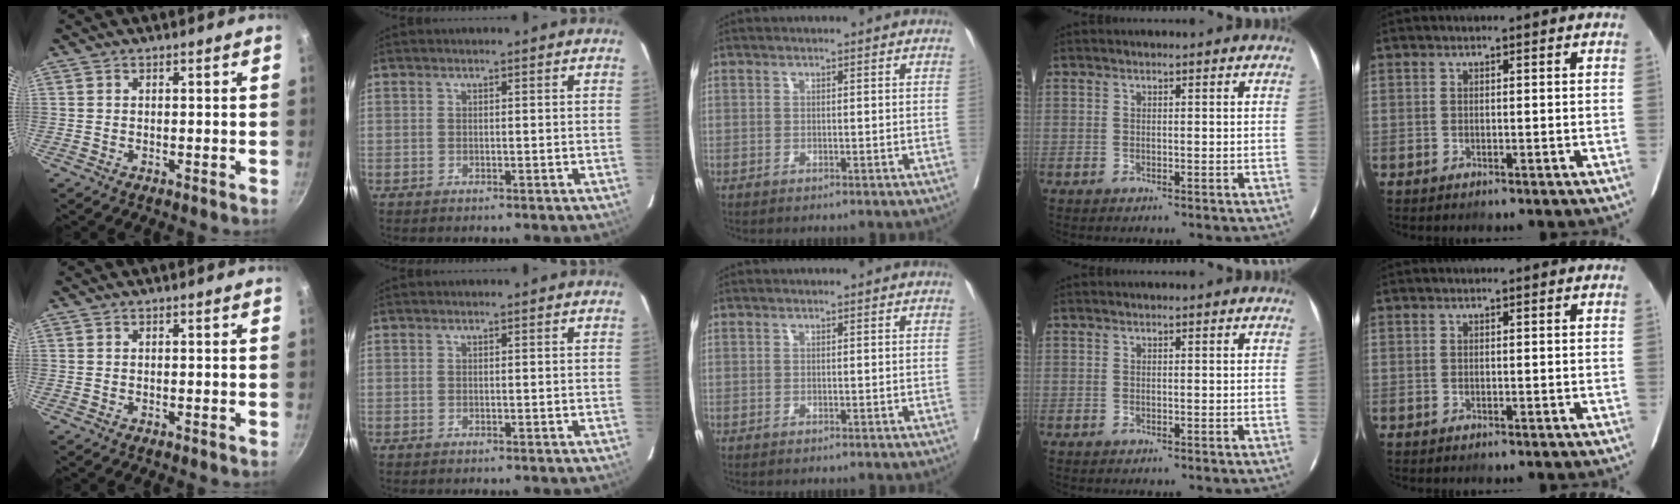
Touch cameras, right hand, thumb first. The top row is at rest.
{}